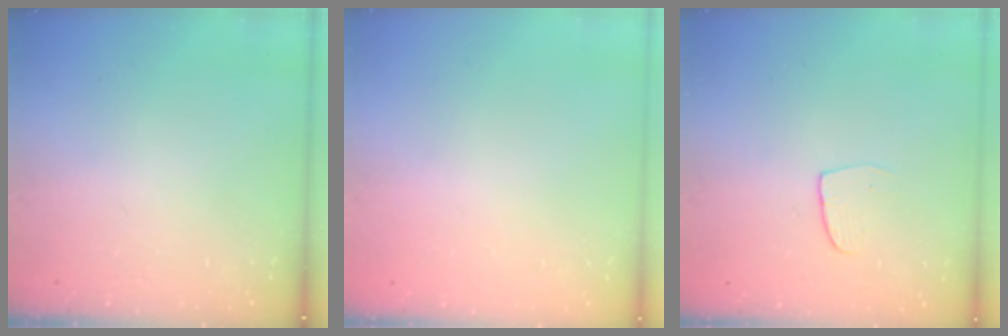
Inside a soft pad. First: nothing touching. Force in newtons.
{"total": 0.0}
{"total": 4.2, "press": 4.2, "slide": 0.3}